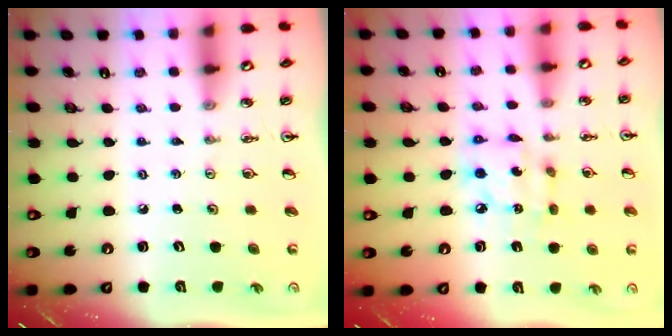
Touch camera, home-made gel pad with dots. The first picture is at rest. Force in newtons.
{"total": 8.5, "press": 8.5, "slide": 0.5}